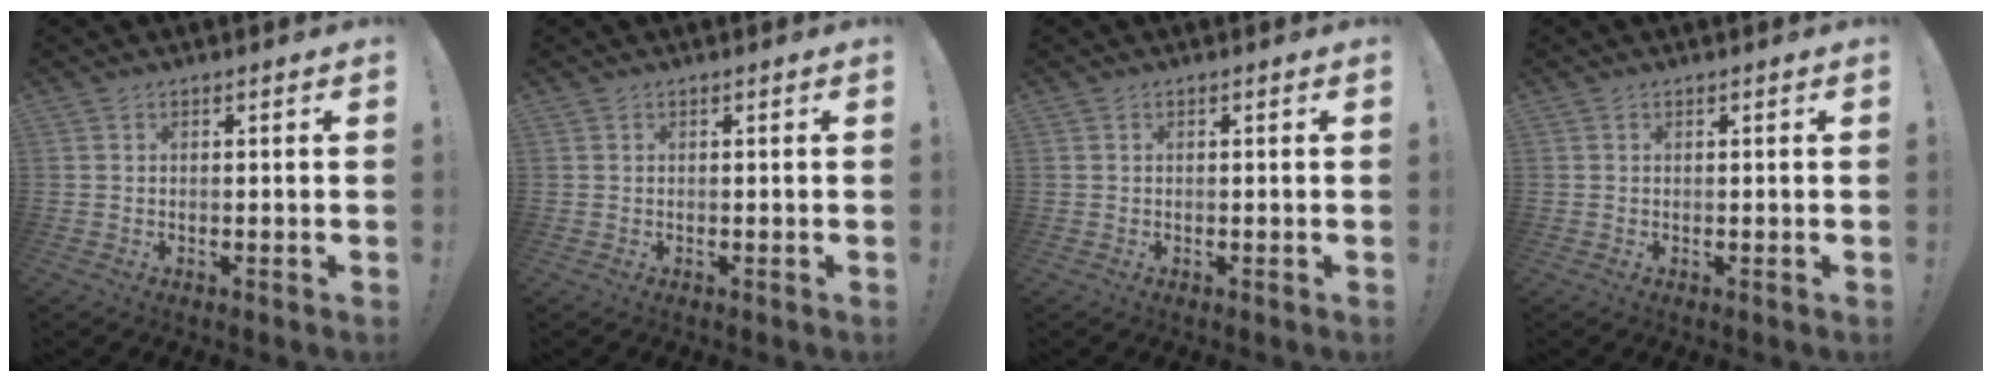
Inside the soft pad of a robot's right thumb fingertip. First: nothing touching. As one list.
[{"total": 0.0}, {"total": 0.0}, {"total": 0.0}]